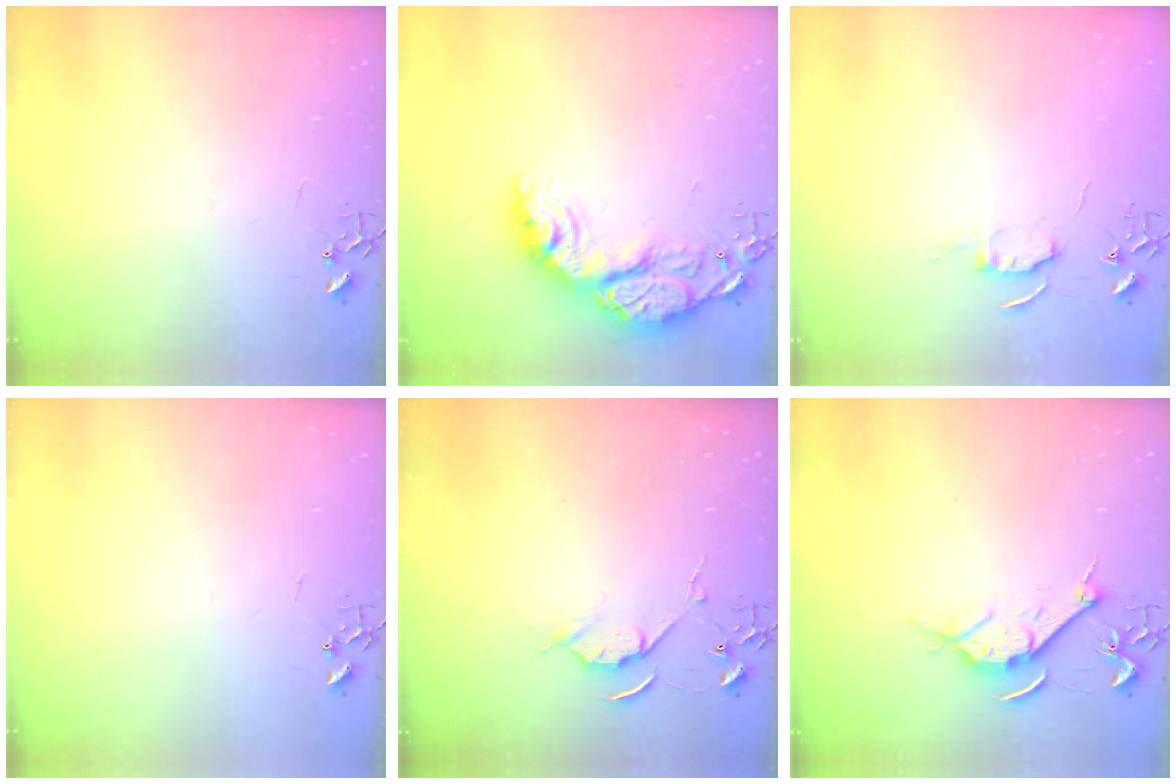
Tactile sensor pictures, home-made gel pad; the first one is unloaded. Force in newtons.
{"total": 19.9, "press": 19.9, "slide": 1.4}
{"total": 5.7, "press": 5.7, "slide": 0.6}
{"total": 0.0}
{"total": 5.2, "press": 5.2, "slide": 0.7}
{"total": 8.4, "press": 8.3, "slide": 1.0}